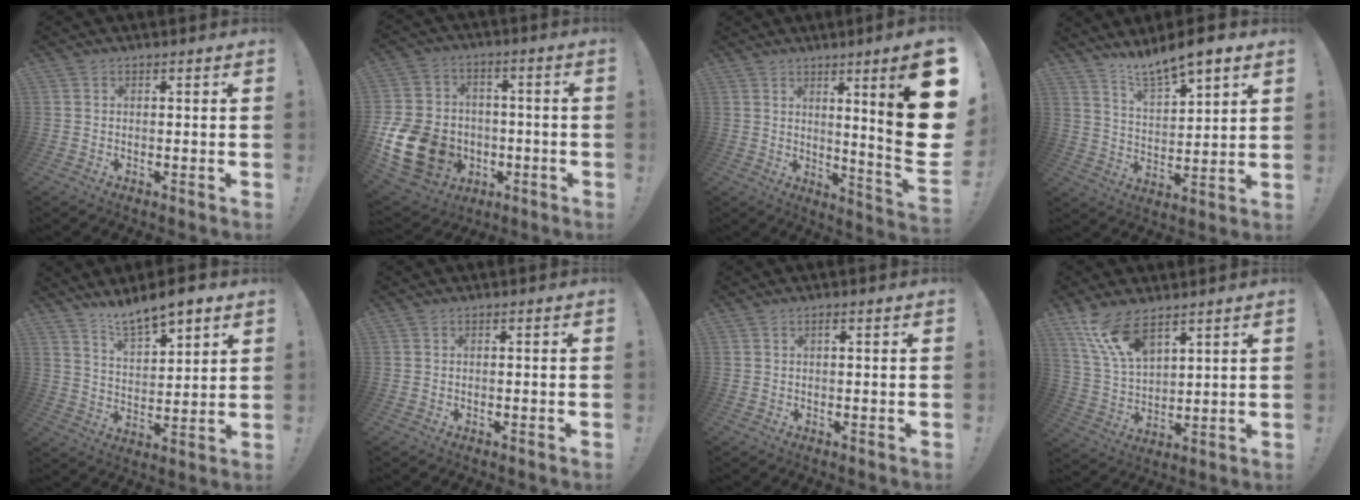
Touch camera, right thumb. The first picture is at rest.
{"total": 18.8, "force": [-4.6, 15.1, 10.3], "torque": [-0.200, 0.030, -0.057]}
{"total": 18.1, "force": [5.1, 1.2, 17.3], "torque": [-0.236, -0.056, 0.069]}
{"total": 9.6, "force": [8.6, 1.8, 3.8], "torque": [-0.070, -0.065, 0.154]}
{"total": 9.4, "force": [8.2, 2.6, 3.7], "torque": [-0.065, -0.061, 0.150]}
{"total": 0.0}
{"total": 0.7, "force": [0.2, -0.1, 0.6], "torque": [-0.012, 0.001, 0.002]}
{"total": 12.7, "force": [9.0, 5.3, 7.3], "torque": [-0.157, -0.037, 0.173]}